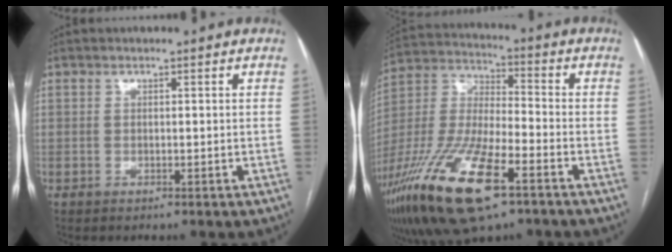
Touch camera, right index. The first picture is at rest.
{"total": 21.7, "force": [-11.9, 5.6, 17.2], "torque": [-0.389, -0.045, -0.219]}